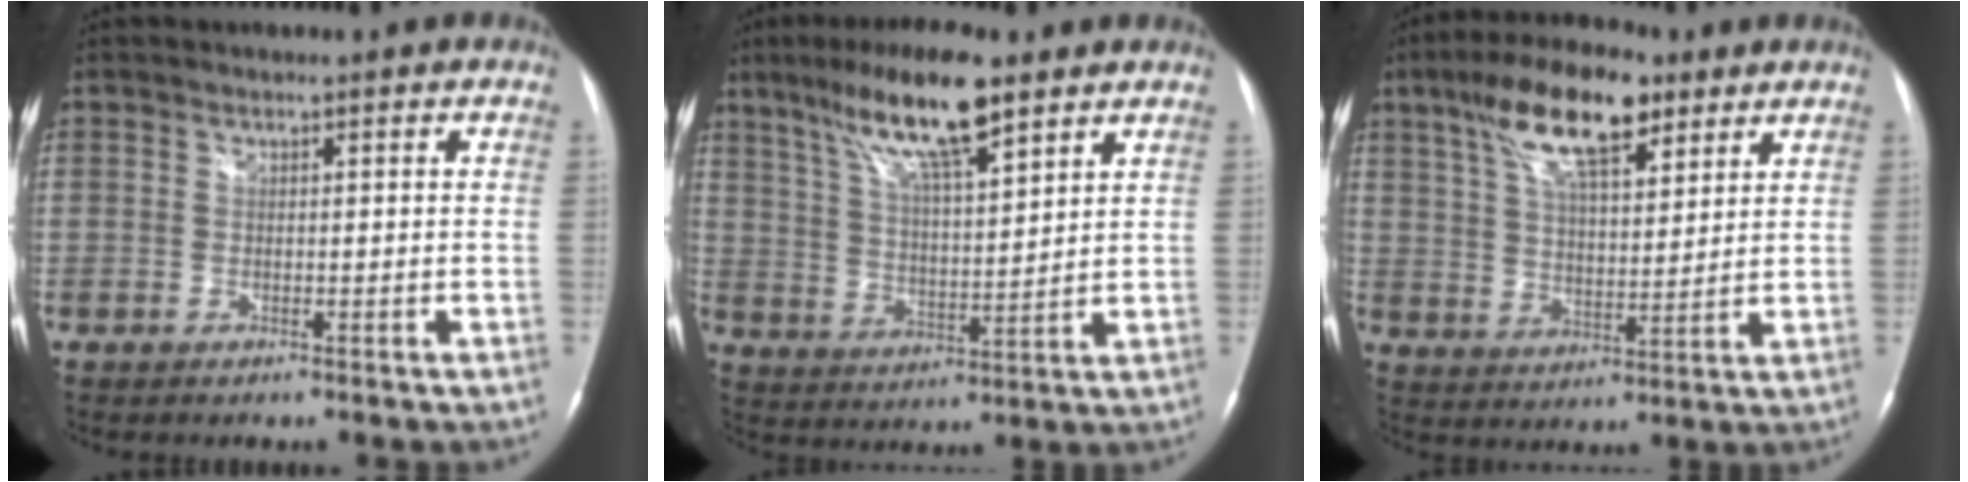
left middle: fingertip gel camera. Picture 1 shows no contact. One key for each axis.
{"total": 13.1, "fx": 8.6, "fy": 2.1, "fz": 9.7, "tx": -0.179, "ty": 0.012, "tz": 0.152}
{"total": 13.7, "fx": 8.2, "fy": 4.6, "fz": 10.0, "tx": -0.185, "ty": 0.023, "tz": 0.147}